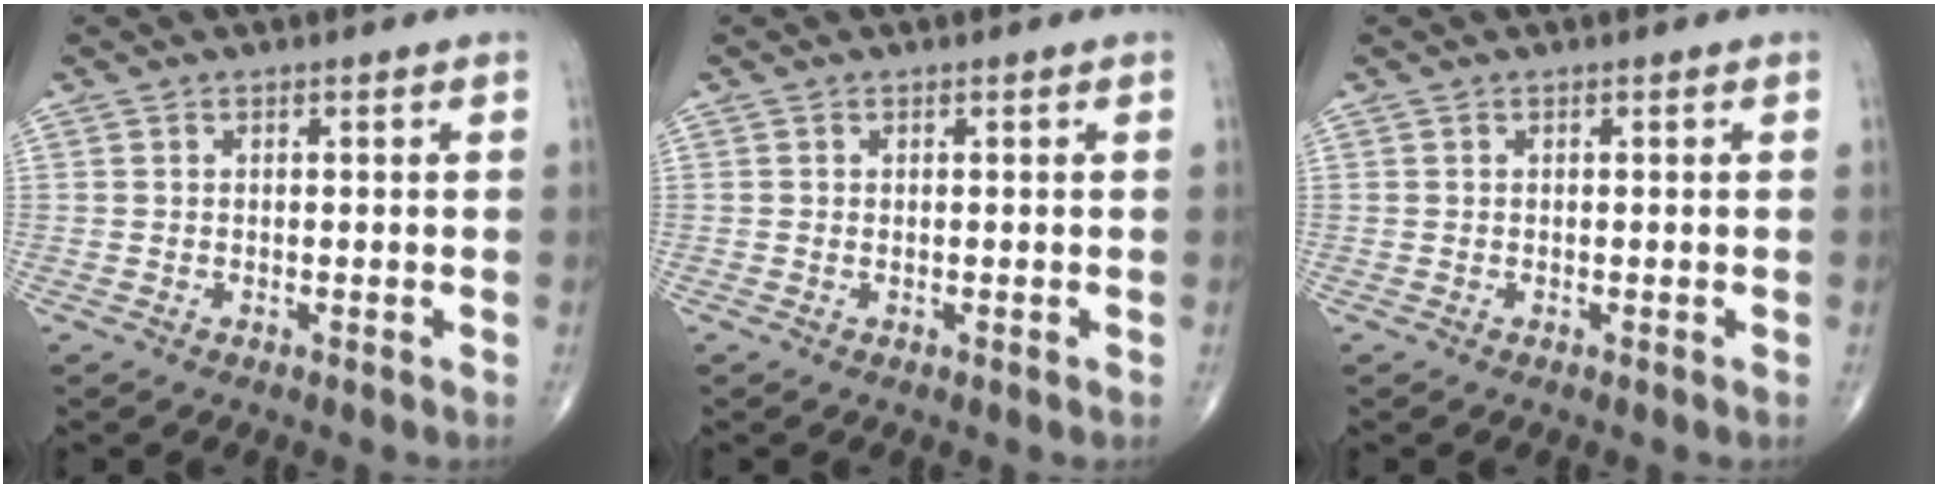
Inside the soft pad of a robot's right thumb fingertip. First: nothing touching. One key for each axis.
{"total": 0.0}
{"total": 0.0}